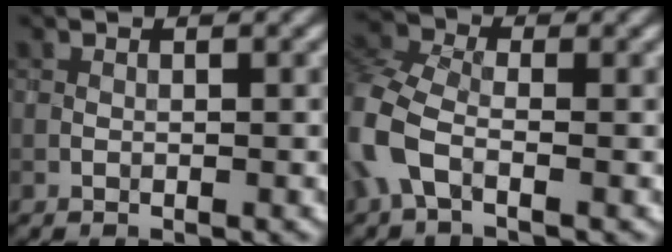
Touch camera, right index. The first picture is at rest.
{"total": 6.6, "force": [-2.2, 3.8, 4.9], "torque": [-0.132, -0.003, -0.065]}